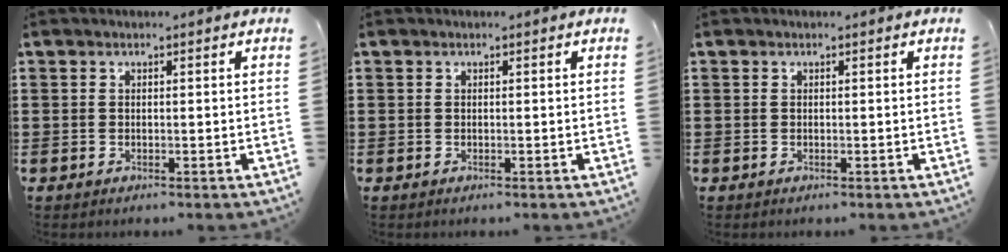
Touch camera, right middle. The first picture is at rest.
{"total": 0.0}
{"total": 0.0}